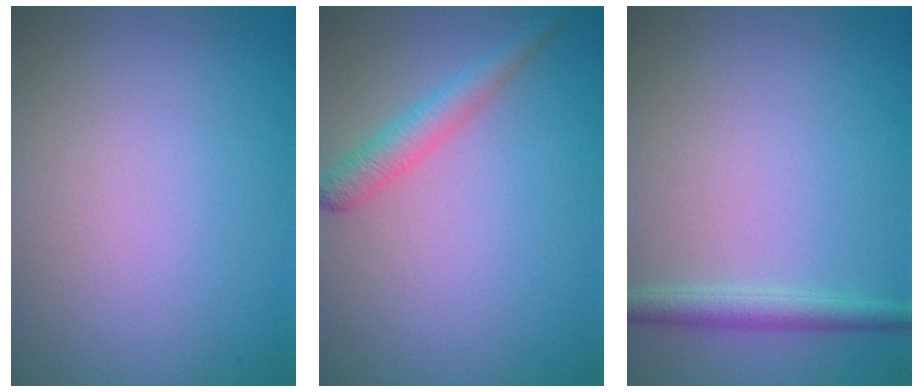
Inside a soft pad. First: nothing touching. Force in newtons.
{"total": 2.5, "press": 2.5, "slide": 0.1}
{"total": 2.2, "press": 2.2, "slide": 0.1}